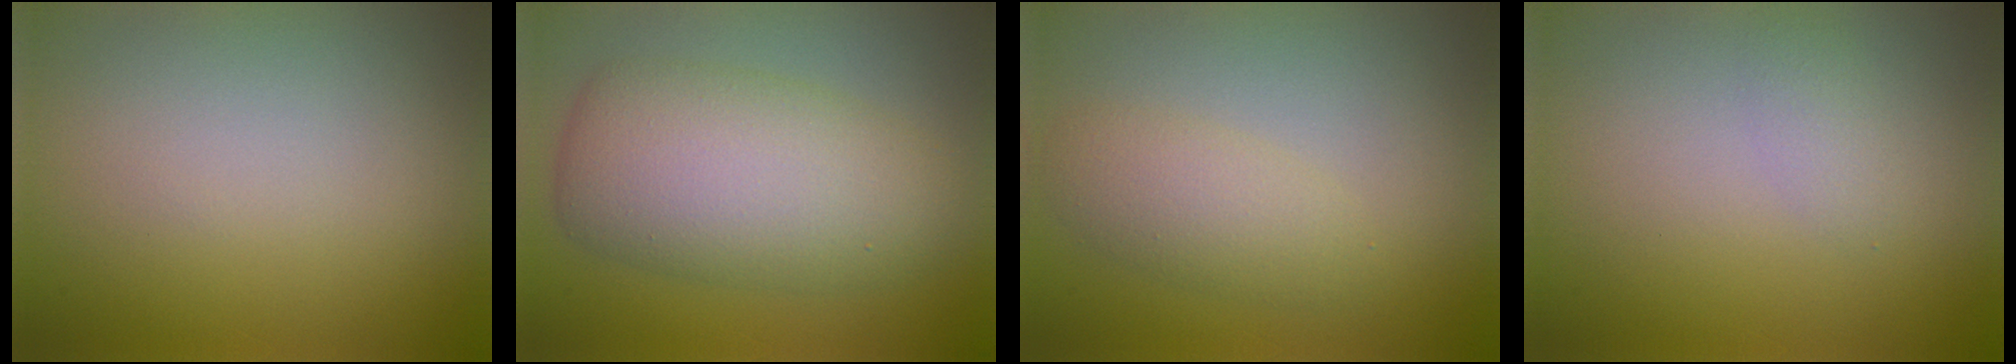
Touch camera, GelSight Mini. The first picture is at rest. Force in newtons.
{"total": 7.9, "press": 7.9, "slide": 0.1}
{"total": 2.7, "press": 2.7, "slide": 0.1}
{"total": 1.1, "press": 1.1, "slide": 0.1}